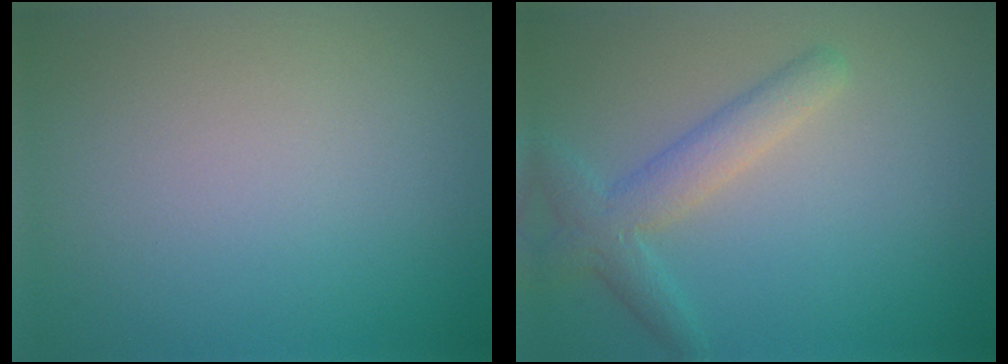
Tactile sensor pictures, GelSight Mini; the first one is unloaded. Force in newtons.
{"total": 3.4, "press": 3.4, "slide": 0.1}